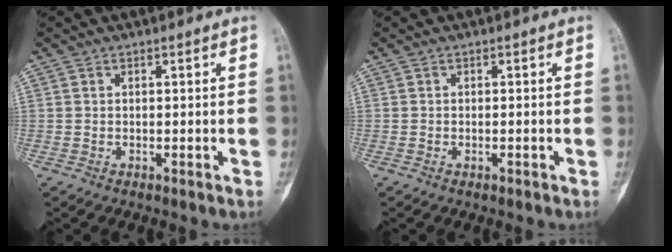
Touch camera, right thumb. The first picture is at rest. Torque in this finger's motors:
{"motor_torque": [0.34, 0.32, -0.36, 0.09, 0.05]}